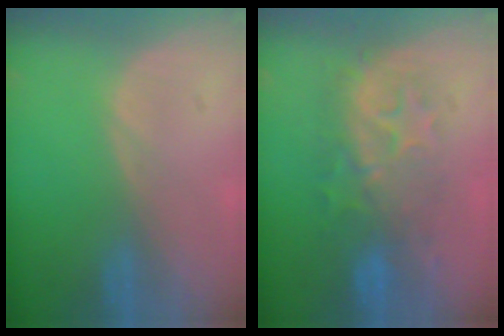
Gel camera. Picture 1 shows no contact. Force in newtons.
{"total": 8.2, "press": 8.2, "slide": 0.8}